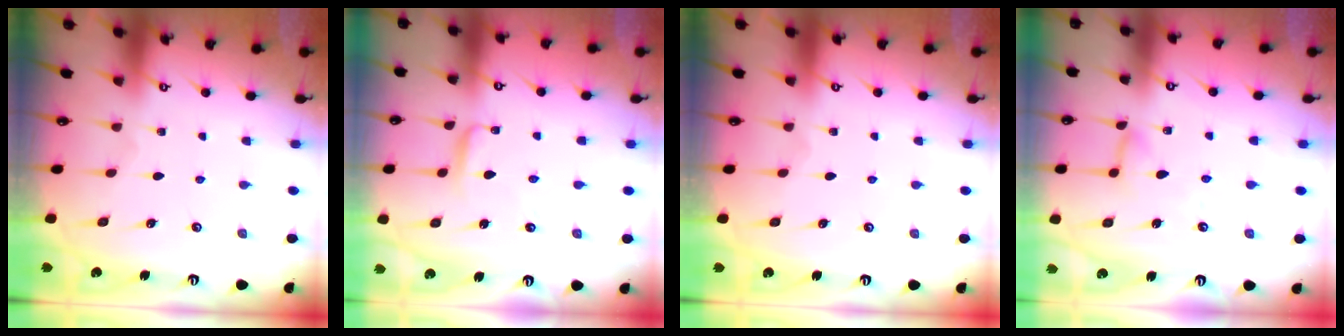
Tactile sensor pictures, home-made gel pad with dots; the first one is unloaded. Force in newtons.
{"total": 3.3, "press": 3.3, "slide": 0.3}
{"total": 0.0}
{"total": 6.4, "press": 6.3, "slide": 0.5}